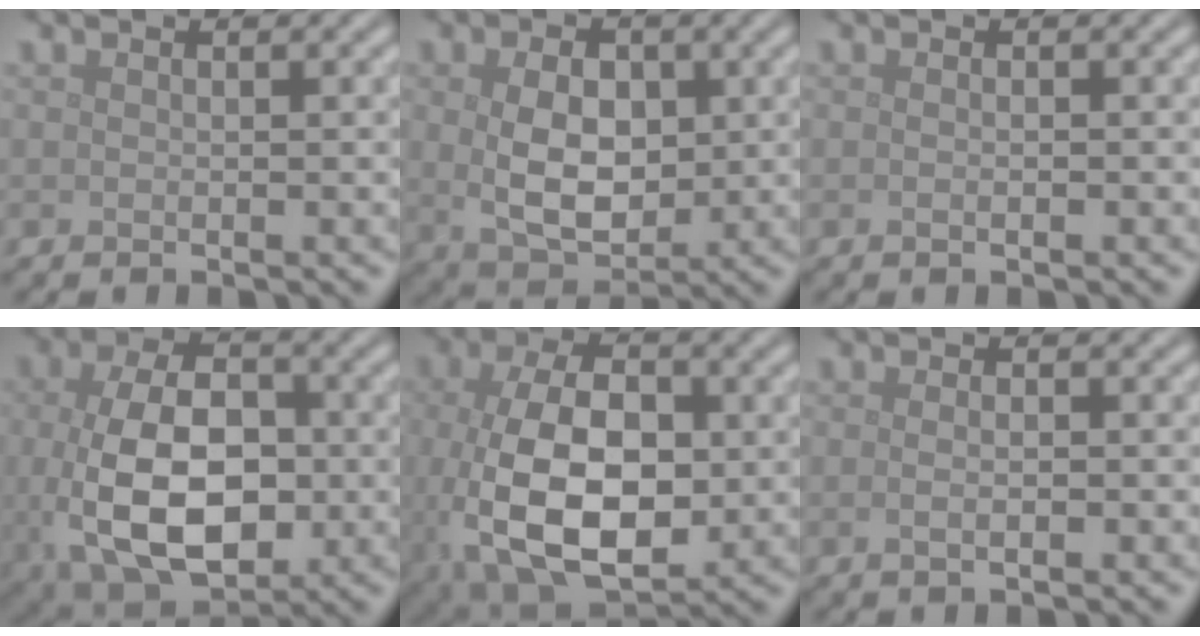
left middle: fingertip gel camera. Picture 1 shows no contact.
{"total": 6.0, "force": [0.4, 3.9, 4.5], "torque": [-0.083, -0.005, 0.011]}
{"total": 0.9, "force": [-0.1, 0.4, 0.8], "torque": [-0.002, -0.006, -0.003]}
{"total": 11.3, "force": [-1.1, 7.0, 8.8], "torque": [-0.180, -0.024, -0.006]}
{"total": 12.3, "force": [-1.3, 7.3, 9.9], "torque": [-0.217, -0.026, -0.010]}
{"total": 1.8, "force": [0.0, 0.8, 1.6], "torque": [-0.008, -0.005, -0.006]}